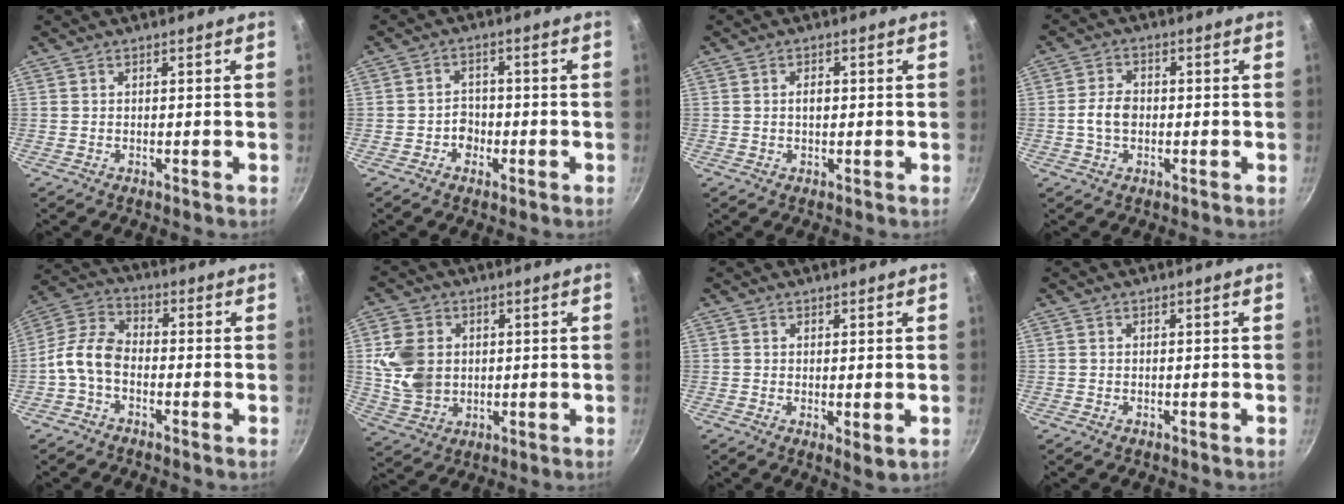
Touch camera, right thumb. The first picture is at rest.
{"total": 3.5, "force": [-1.4, 2.9, 1.5], "torque": [0.001, 0.014, -0.025]}
{"total": 1.9, "force": [0.0, 1.2, 1.5], "torque": [-0.015, 0.007, 0.001]}
{"total": 4.9, "force": [-0.6, 3.5, 3.4], "torque": [-0.057, 0.017, -0.016]}
{"total": 8.0, "force": [-2.6, 5.1, 5.6], "torque": [-0.109, 0.041, -0.070]}
{"total": 10.8, "force": [1.3, 8.7, 6.3], "torque": [-0.105, -0.006, 0.033]}
{"total": 2.7, "force": [0.2, 1.0, 2.5], "torque": [-0.038, -0.014, 0.003]}
{"total": 0.0}